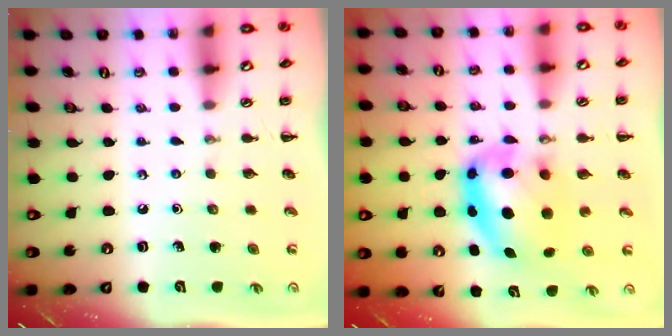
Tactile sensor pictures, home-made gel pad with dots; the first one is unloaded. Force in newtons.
{"total": 9.6, "press": 9.3, "slide": 2.3}